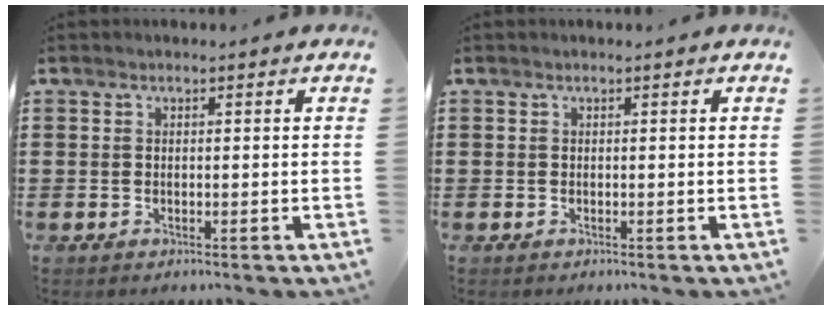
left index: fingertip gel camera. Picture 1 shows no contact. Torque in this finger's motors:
{"motor_torque": [0.00, 0.00, 0.00, 0.00]}